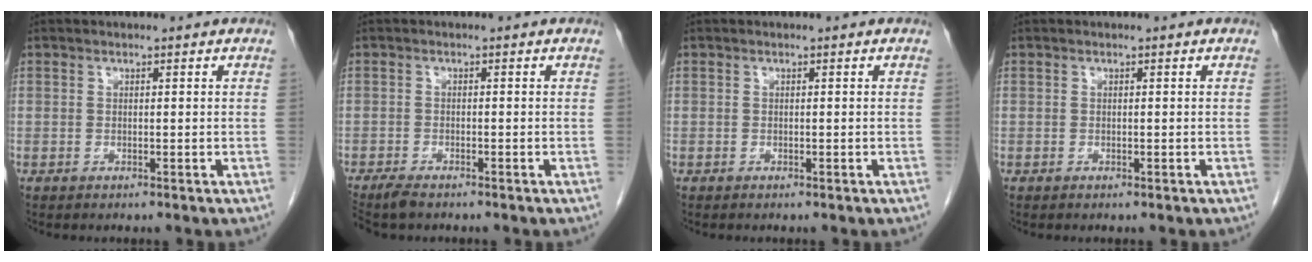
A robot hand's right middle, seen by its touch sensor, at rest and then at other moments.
{"total": 3.4, "force": [-2.8, 0.8, 1.7], "torque": [-0.032, -0.010, -0.047]}
{"total": 0.0}
{"total": 0.0}